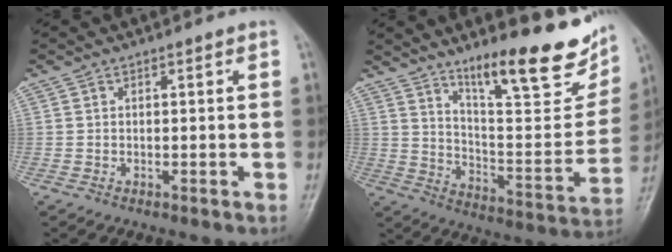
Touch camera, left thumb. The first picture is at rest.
{"total": 22.1, "force": [14.2, 5.7, 15.9], "torque": [-0.186, -0.073, 0.225]}